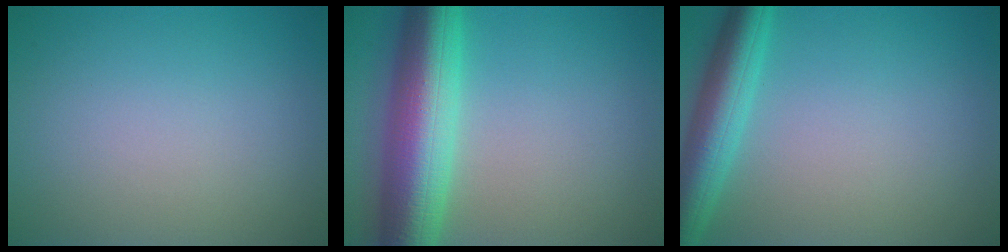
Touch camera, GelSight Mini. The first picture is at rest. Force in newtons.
{"total": 9.9, "press": 9.9, "slide": 0.2}
{"total": 5.2, "press": 5.2, "slide": 0.2}